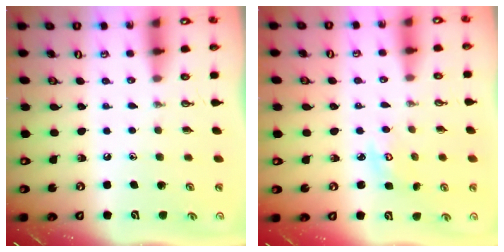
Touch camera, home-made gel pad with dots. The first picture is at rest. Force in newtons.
{"total": 2.9, "press": 2.9, "slide": 0.1}